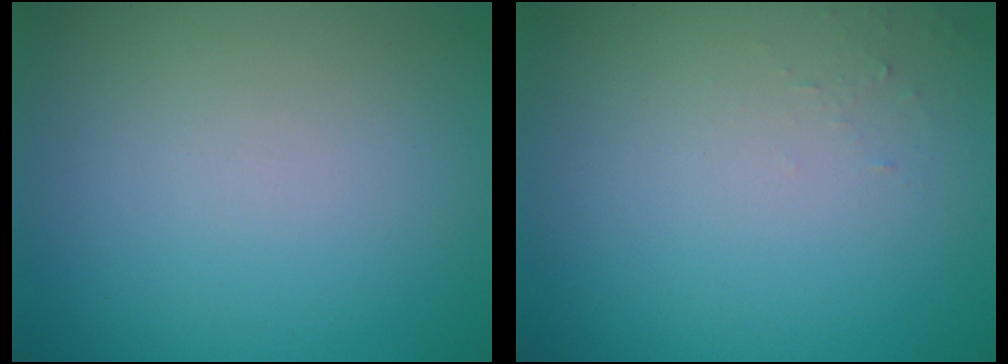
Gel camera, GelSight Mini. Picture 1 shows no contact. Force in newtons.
{"total": 0.6, "press": 0.6, "slide": 0.1}